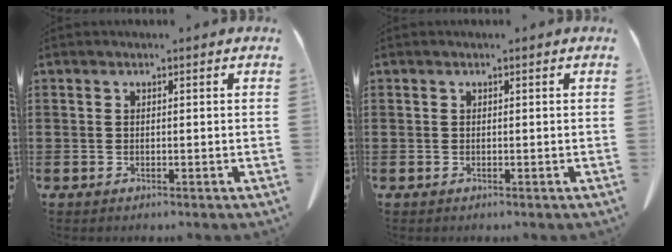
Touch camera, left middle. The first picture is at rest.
{"total": 0.0}